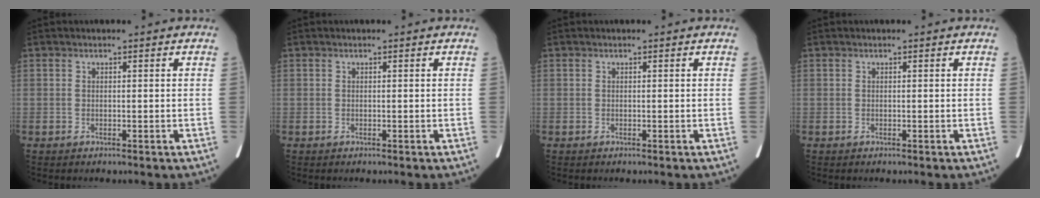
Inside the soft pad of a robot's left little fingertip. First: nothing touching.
{"total": 0.0}
{"total": 0.0}
{"total": 0.0}